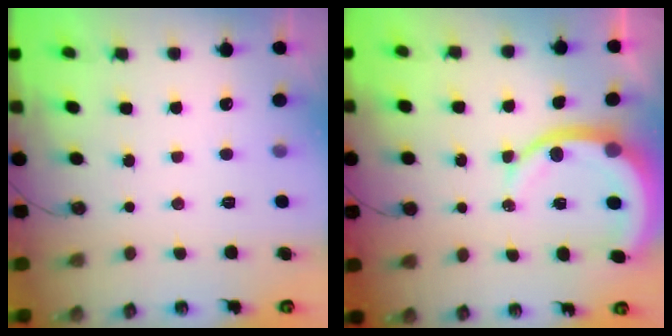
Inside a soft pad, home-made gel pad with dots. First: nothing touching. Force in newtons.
{"total": 9.5, "press": 9.4, "slide": 1.0}